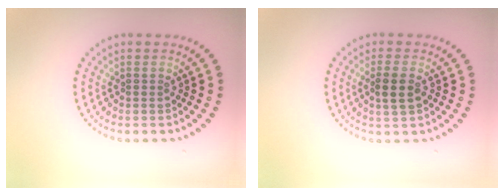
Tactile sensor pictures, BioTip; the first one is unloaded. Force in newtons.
{"total": 2.5, "press": 2.4, "slide": 0.8}